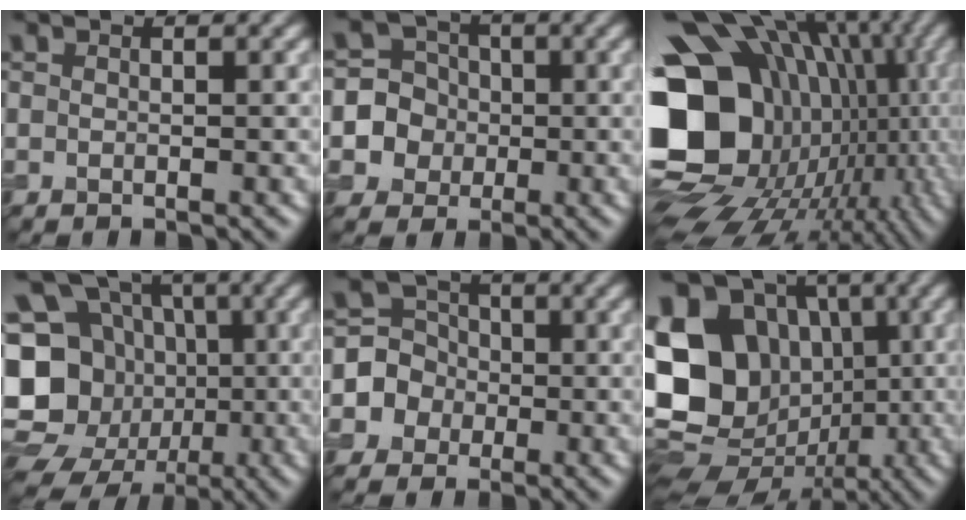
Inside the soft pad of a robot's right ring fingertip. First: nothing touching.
{"total": 6.2, "force": [-0.9, 6.1, 0.4], "torque": [-0.001, 0.031, -0.032]}
{"total": 20.5, "force": [-1.7, 16.2, 12.4], "torque": [-0.260, -0.010, 0.009]}
{"total": 17.1, "force": [-3.7, 15.3, 6.6], "torque": [-0.174, 0.008, -0.072]}
{"total": 4.3, "force": [-1.2, 4.1, -0.1], "torque": [0.021, 0.026, -0.036]}
{"total": 16.0, "force": [-1.0, 13.7, 8.3], "torque": [-0.188, 0.020, -0.034]}